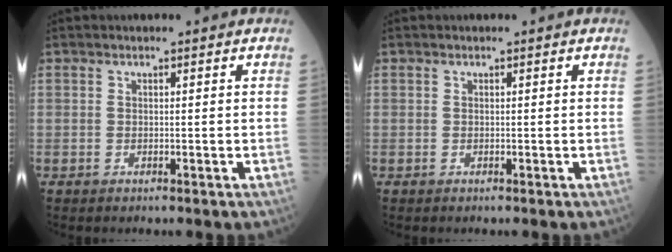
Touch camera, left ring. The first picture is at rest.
{"total": 0.0}